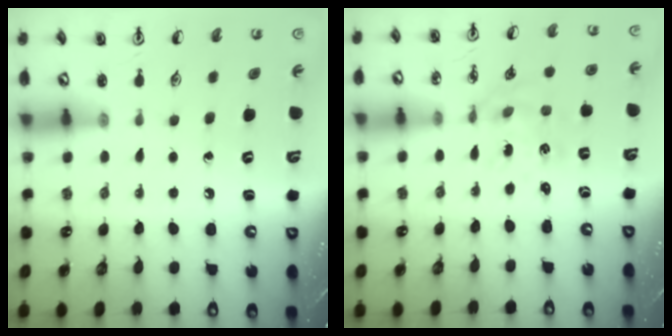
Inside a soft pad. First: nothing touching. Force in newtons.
{"total": 1.5, "press": 1.5, "slide": 0.2}